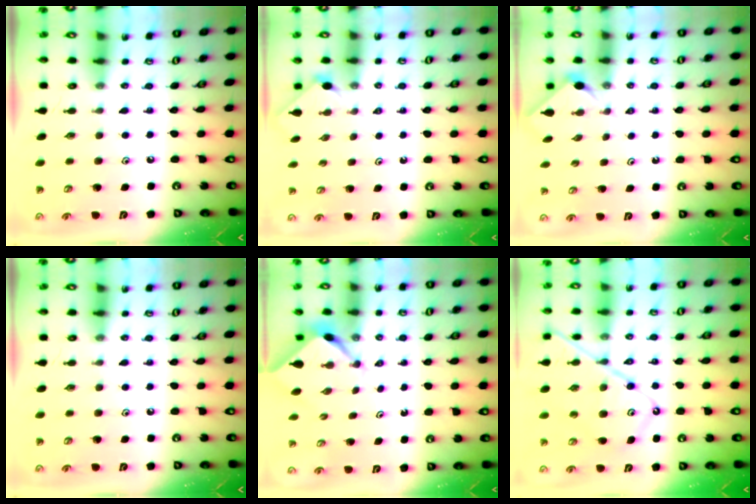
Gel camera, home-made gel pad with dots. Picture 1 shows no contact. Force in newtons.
{"total": 1.7, "press": 1.7, "slide": 0.4}
{"total": 1.9, "press": 1.8, "slide": 0.4}
{"total": 0.0}
{"total": 2.1, "press": 2.1, "slide": 0.2}
{"total": 11.8, "press": 11.7, "slide": 1.2}